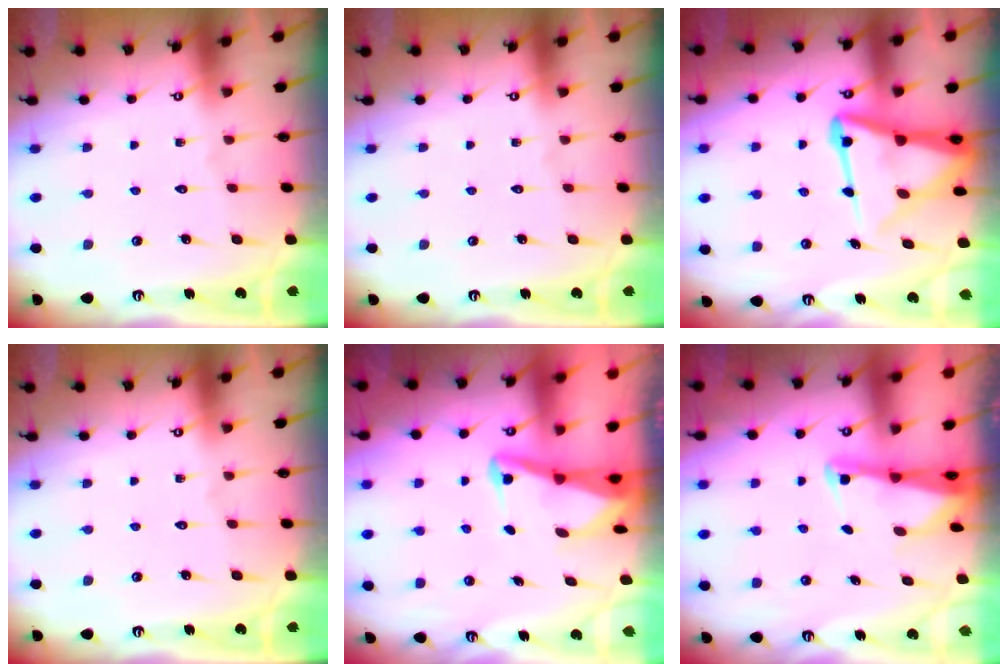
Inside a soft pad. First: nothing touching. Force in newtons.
{"total": 0.0}
{"total": 14.0, "press": 14.0, "slide": 1.4}
{"total": 0.0}
{"total": 3.6, "press": 3.5, "slide": 0.8}
{"total": 2.4, "press": 2.4, "slide": 0.3}